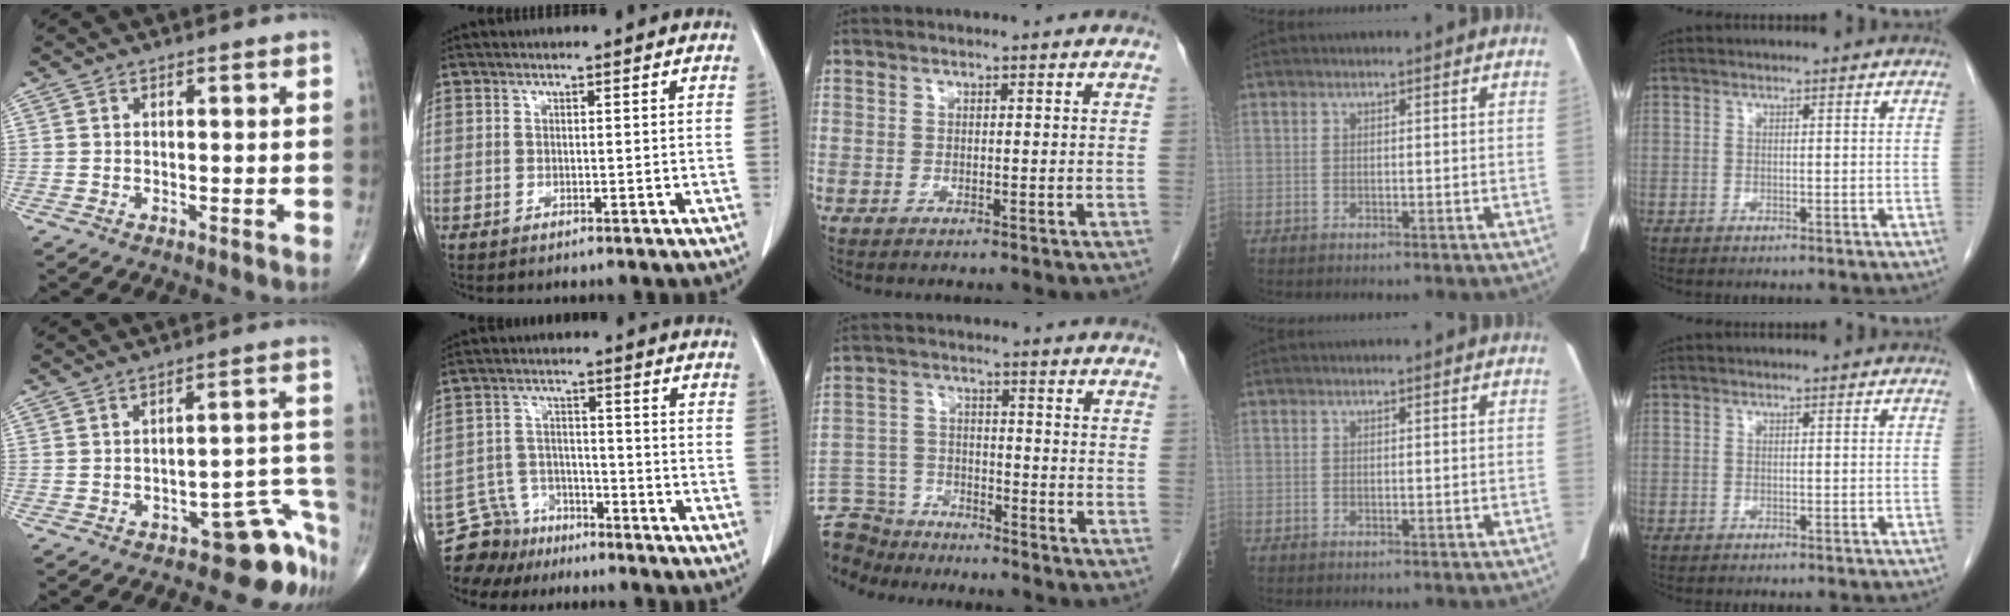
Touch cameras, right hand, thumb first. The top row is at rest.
{"thumb": {"total": 8.7, "force": [-6.7, 3.6, 4.1], "torque": [0.011, 0.104, -0.094]}, "index": {"total": 7.3, "force": [-6.2, 3.9, -0.4], "torque": [0.004, 0.016, -0.110]}, "middle": {"total": 11.4, "force": [-10.8, 3.7, 1.1], "torque": [-0.036, 0.016, -0.194]}}